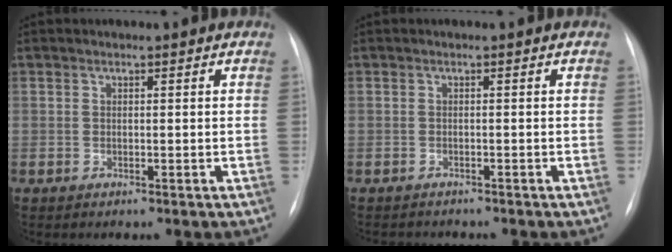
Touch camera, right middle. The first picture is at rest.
{"total": 2.8, "force": [-2.6, 0.7, 0.5], "torque": [-0.003, -0.006, -0.034]}